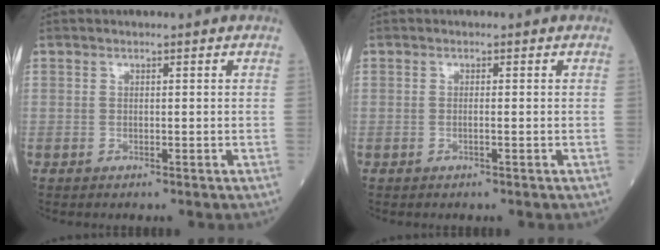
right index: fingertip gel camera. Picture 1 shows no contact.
{"total": 0.8, "force": [-0.2, 0.0, 0.8], "torque": [-0.016, 0.000, -0.004]}